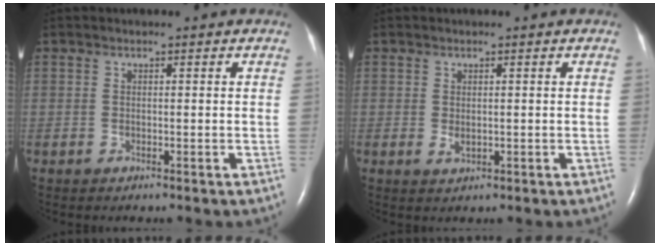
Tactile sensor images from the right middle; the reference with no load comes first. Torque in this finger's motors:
{"motor_torque": [0.34, -0.23, -0.01, 0.03]}